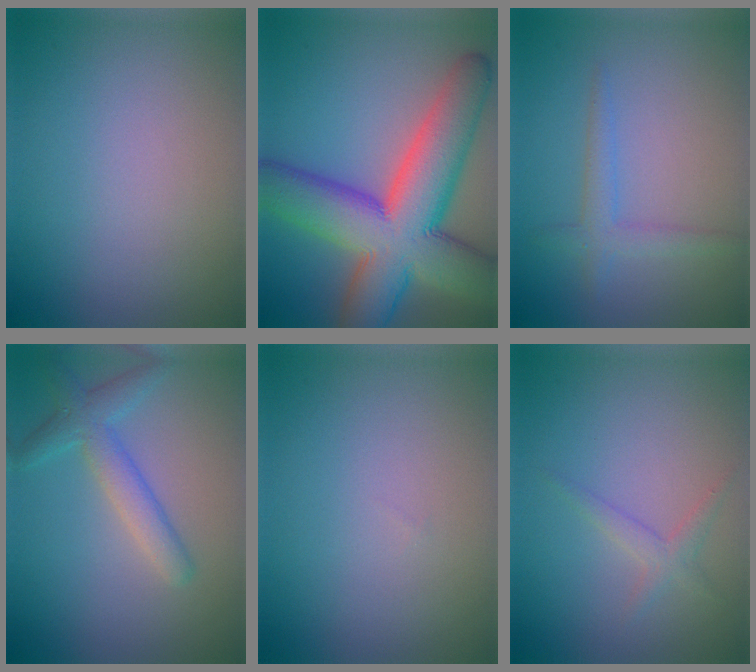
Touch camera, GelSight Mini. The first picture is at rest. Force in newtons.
{"total": 14.0, "press": 14.0, "slide": 0.5}
{"total": 2.1, "press": 2.1, "slide": 0.0}
{"total": 3.2, "press": 3.2, "slide": 0.0}
{"total": 0.0}
{"total": 1.4, "press": 1.4, "slide": 0.1}